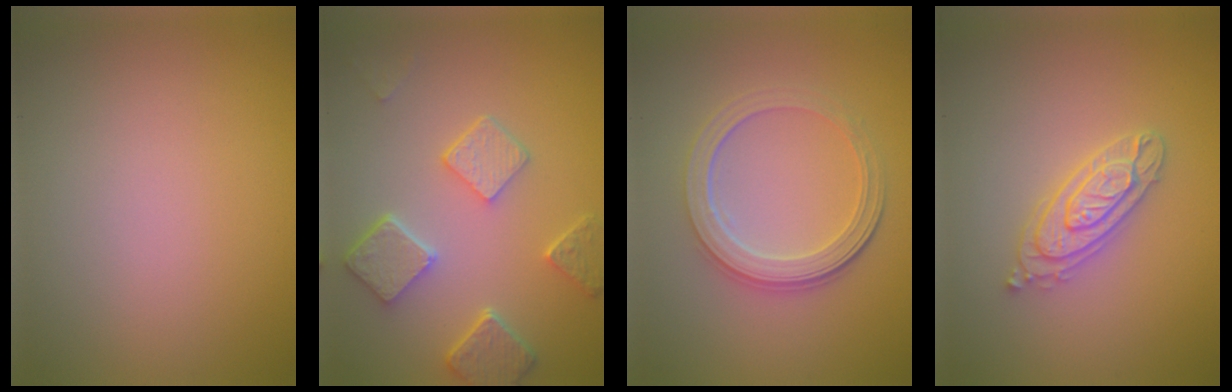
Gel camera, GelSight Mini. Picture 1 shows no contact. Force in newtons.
{"total": 5.0, "press": 3.9, "slide": 3.0}
{"total": 4.5, "press": 3.6, "slide": 2.7}
{"total": 3.7, "press": 3.7, "slide": 0.6}